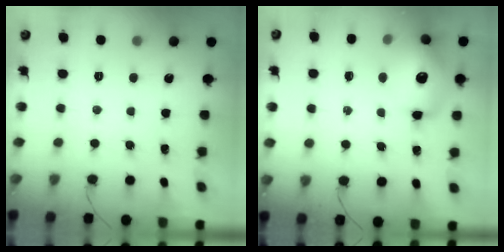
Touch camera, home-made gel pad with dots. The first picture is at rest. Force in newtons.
{"total": 14.5, "press": 13.9, "slide": 4.2}